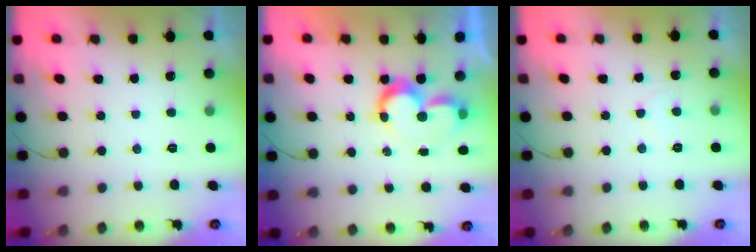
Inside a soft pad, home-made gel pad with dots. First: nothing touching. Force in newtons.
{"total": 8.4, "press": 8.3, "slide": 0.6}
{"total": 3.5, "press": 3.5, "slide": 0.1}